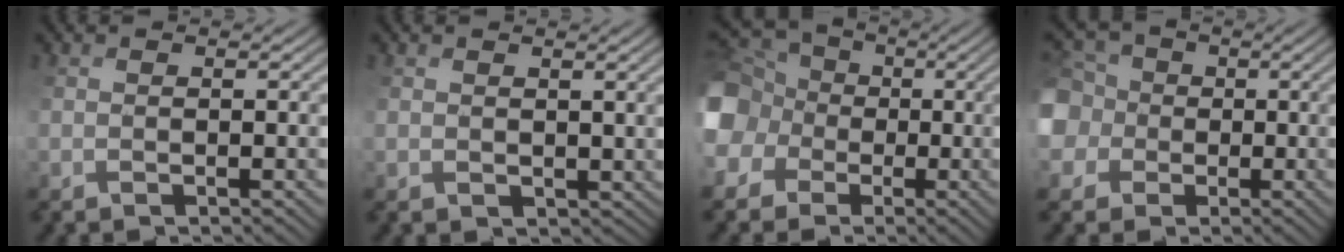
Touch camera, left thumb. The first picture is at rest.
{"total": 2.2, "force": [0.7, 2.0, 0.7], "torque": [-0.026, -0.005, 0.018]}
{"total": 14.0, "force": [-0.9, 12.8, 5.5], "torque": [-0.204, 0.006, -0.052]}
{"total": 7.9, "force": [0.1, 7.4, 2.9], "torque": [-0.122, -0.001, -0.010]}